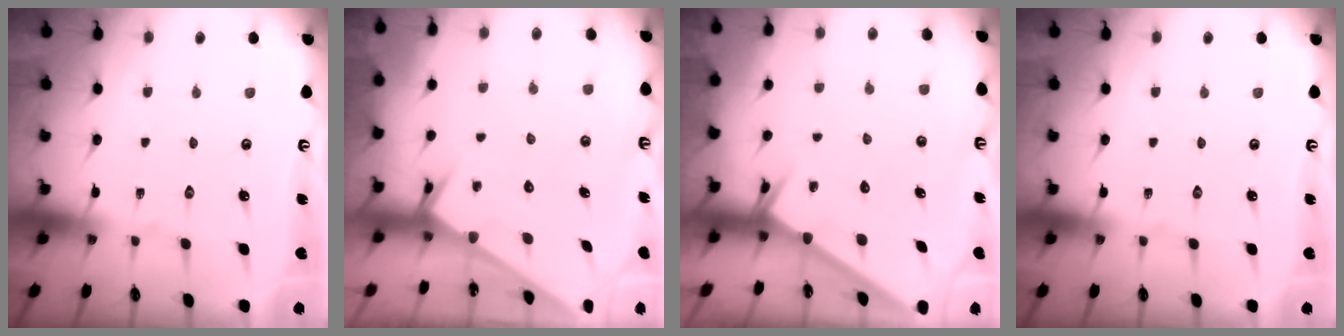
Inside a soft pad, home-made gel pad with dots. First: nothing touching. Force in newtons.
{"total": 2.4, "press": 2.4, "slide": 0.1}
{"total": 2.6, "press": 2.6, "slide": 0.0}
{"total": 0.0}